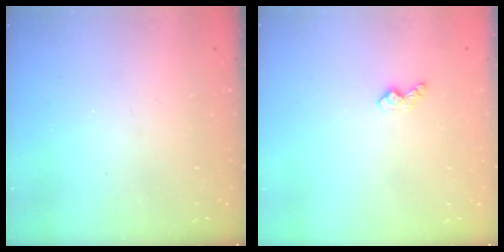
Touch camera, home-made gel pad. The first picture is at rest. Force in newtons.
{"total": 4.2, "press": 4.1, "slide": 0.6}